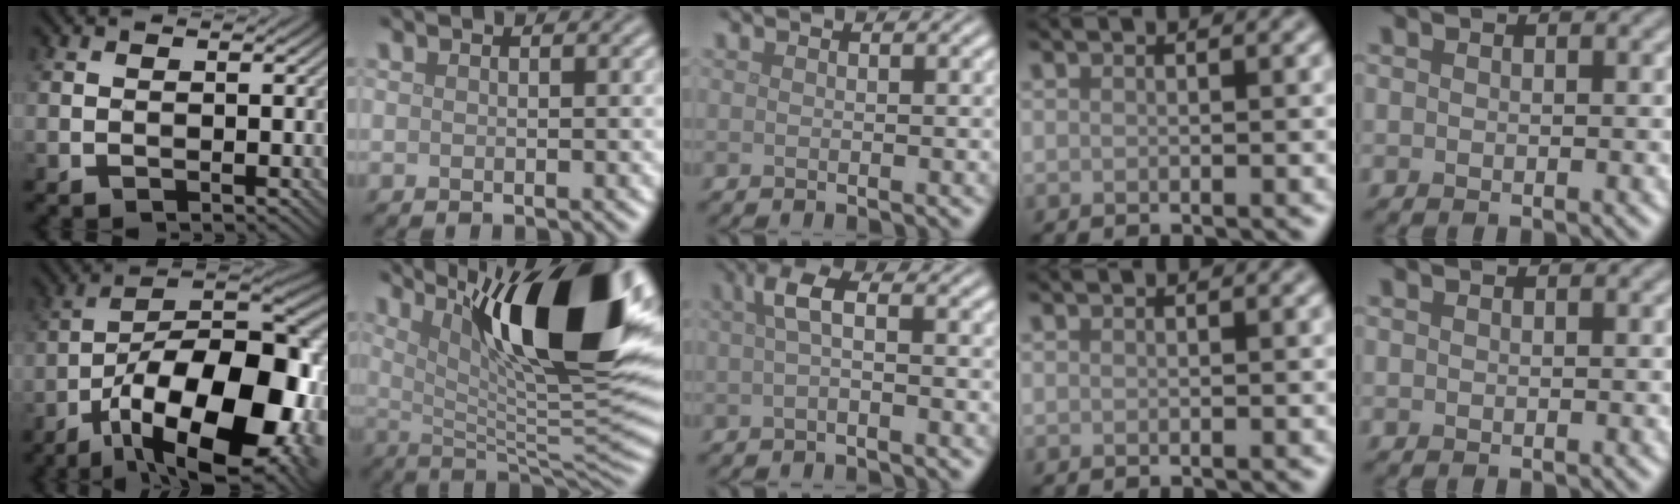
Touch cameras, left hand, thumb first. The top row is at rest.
{"thumb": {"total": 21.1, "force": [-9.6, 8.8, 16.7], "torque": [-0.247, -0.005, -0.160]}, "index": {"total": 17.3, "force": [7.4, 4.6, 14.9], "torque": [-0.224, 0.004, 0.124]}, "middle": {"total": 2.5, "force": [0.2, 0.7, 2.3], "torque": [-0.047, 0.007, -0.001]}}